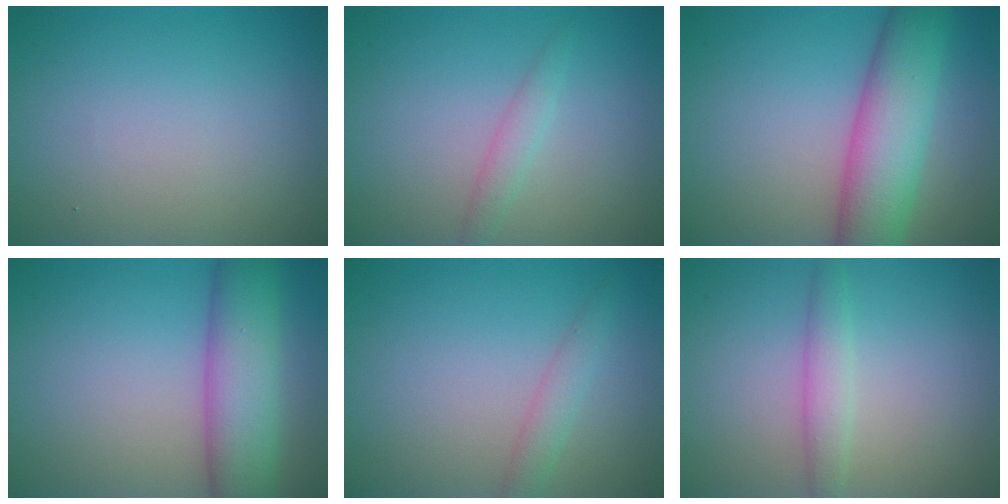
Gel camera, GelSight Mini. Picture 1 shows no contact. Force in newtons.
{"total": 1.4, "press": 1.4, "slide": 0.1}
{"total": 8.0, "press": 8.0, "slide": 0.2}
{"total": 7.6, "press": 7.6, "slide": 0.1}
{"total": 1.7, "press": 1.7, "slide": 0.1}
{"total": 2.2, "press": 2.2, "slide": 0.1}